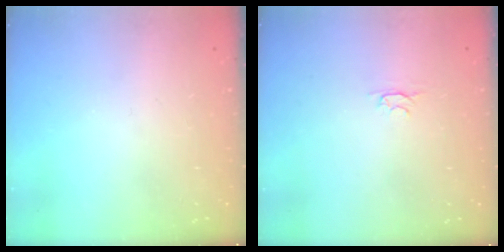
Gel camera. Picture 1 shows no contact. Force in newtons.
{"total": 2.4, "press": 2.3, "slide": 0.5}